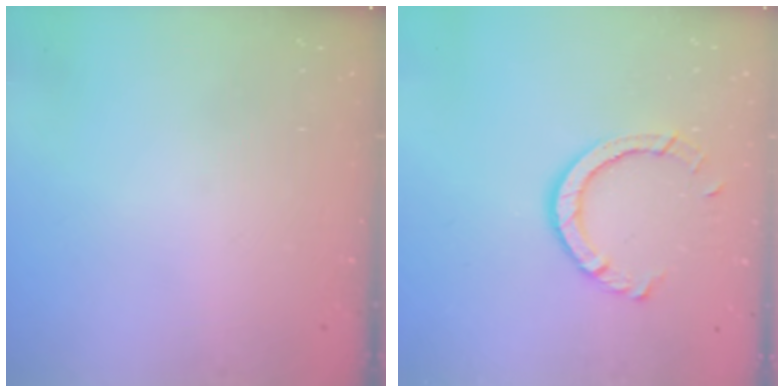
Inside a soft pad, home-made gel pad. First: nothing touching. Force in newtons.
{"total": 7.8, "press": 7.7, "slide": 0.7}